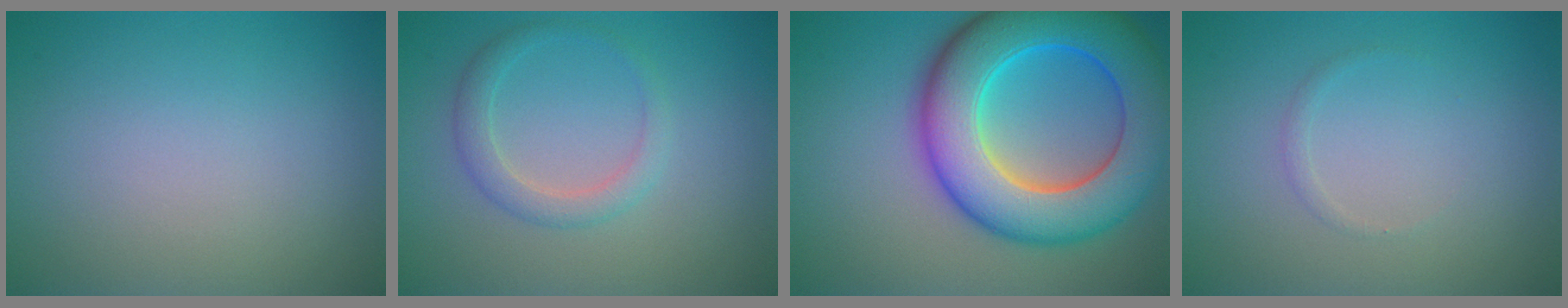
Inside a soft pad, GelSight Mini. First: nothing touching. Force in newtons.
{"total": 2.2, "press": 2.2, "slide": 0.2}
{"total": 12.2, "press": 12.2, "slide": 0.2}
{"total": 0.6, "press": 0.6, "slide": 0.1}